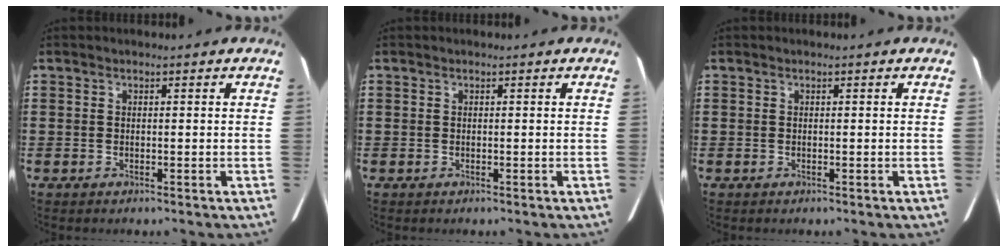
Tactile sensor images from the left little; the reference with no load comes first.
{"total": 0.0}
{"total": 0.0}